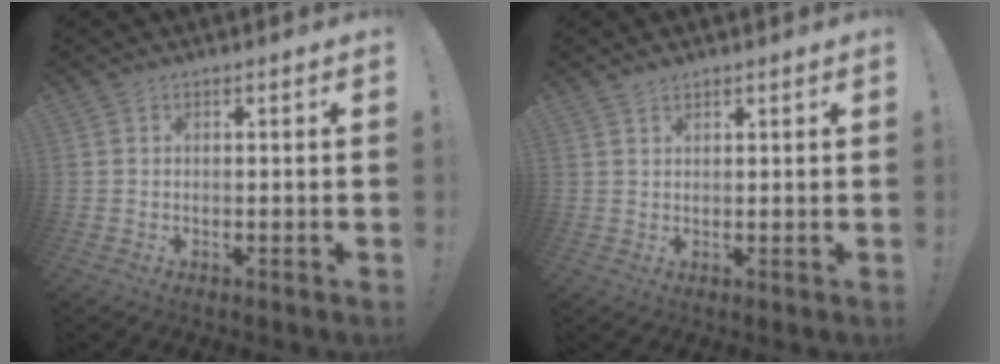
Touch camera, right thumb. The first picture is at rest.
{"total": 1.7, "force": [1.6, 0.7, 0.3], "torque": [0.001, -0.011, 0.028]}